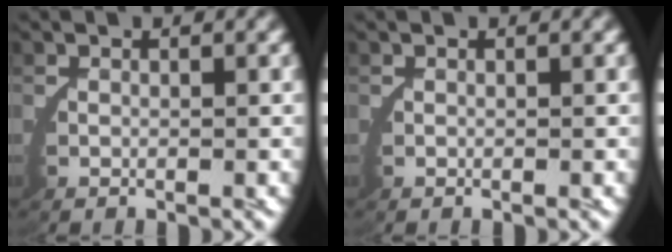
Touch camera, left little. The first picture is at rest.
{"total": 0.0}